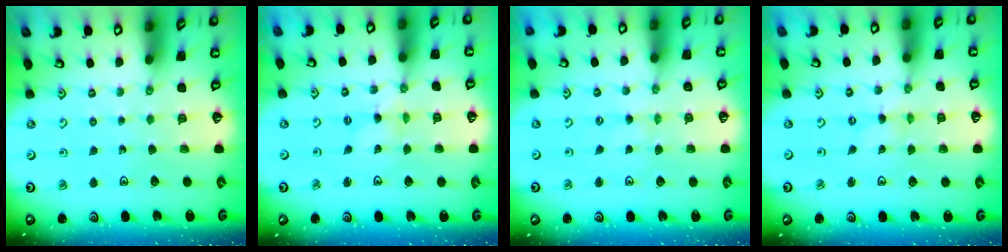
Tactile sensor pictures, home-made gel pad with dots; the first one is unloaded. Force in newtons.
{"total": 1.5, "press": 1.5, "slide": 0.1}
{"total": 0.0}
{"total": 0.0}